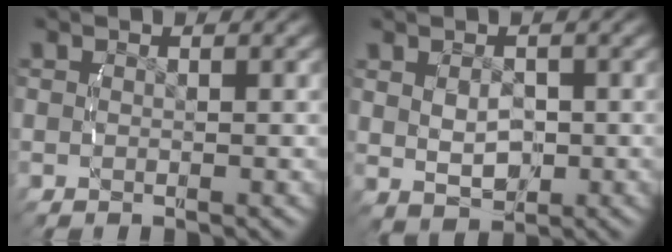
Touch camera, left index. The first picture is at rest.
{"total": 3.8, "force": [0.3, 2.5, 2.8], "torque": [-0.047, -0.012, 0.013]}